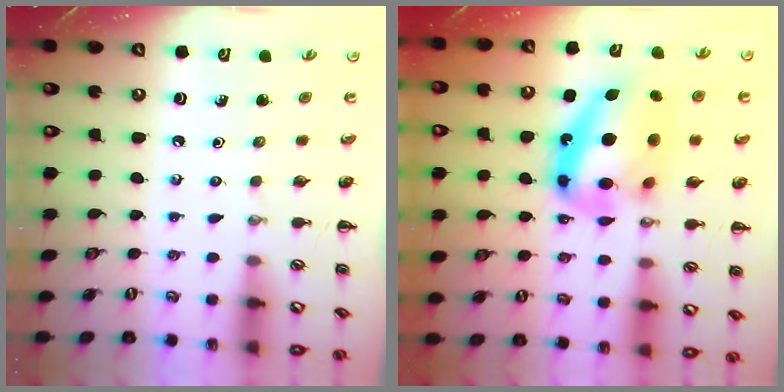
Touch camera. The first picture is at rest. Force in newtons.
{"total": 17.8, "press": 17.2, "slide": 4.5}